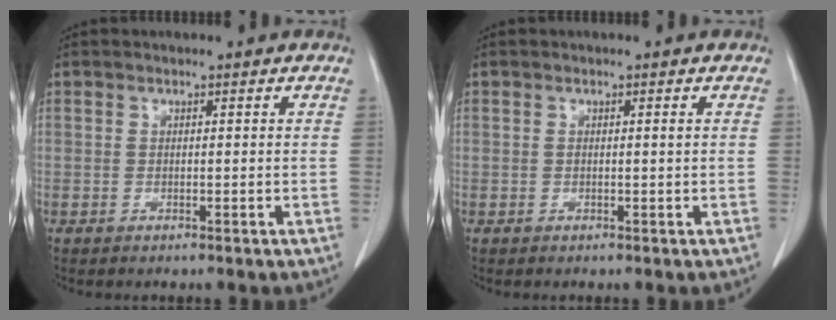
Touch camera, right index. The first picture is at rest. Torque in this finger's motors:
{"motor_torque": [-0.08, 0.05, 0.06, -0.01]}